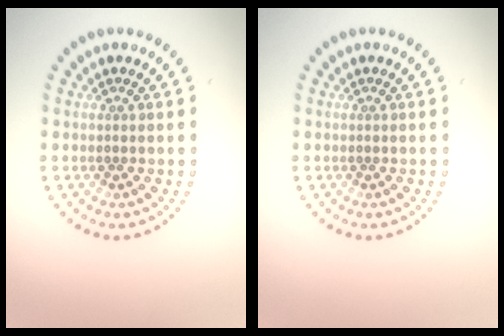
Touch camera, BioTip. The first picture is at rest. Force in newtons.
{"total": 0.0}